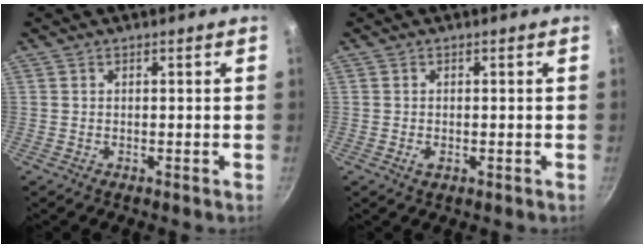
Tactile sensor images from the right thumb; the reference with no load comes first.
{"total": 1.5, "force": [-0.4, 0.8, 1.2], "torque": [-0.022, -0.002, -0.006]}